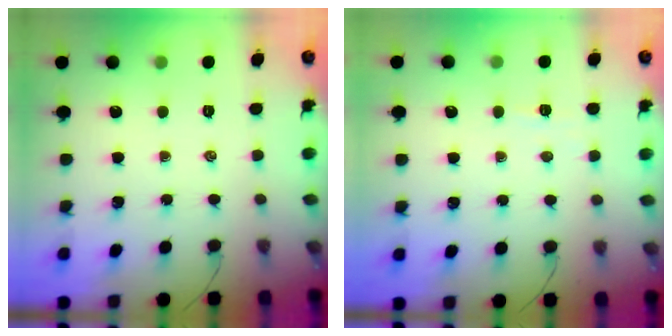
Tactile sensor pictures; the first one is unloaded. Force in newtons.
{"total": 2.8, "press": 2.7, "slide": 0.9}